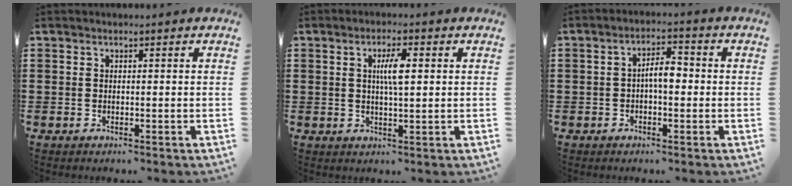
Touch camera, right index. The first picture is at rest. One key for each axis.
{"total": 4.3, "fx": 0.8, "fy": 1.1, "fz": 4.1, "tx": -0.074, "ty": 0.004, "tz": 0.009}
{"total": 4.0, "fx": -0.4, "fy": 1.5, "fz": 3.7, "tx": -0.069, "ty": 0.009, "tz": -0.010}